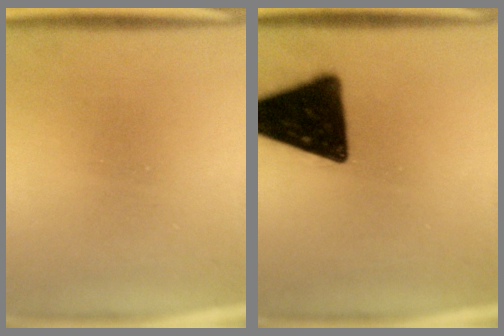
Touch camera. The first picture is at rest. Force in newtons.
{"total": 17.3}